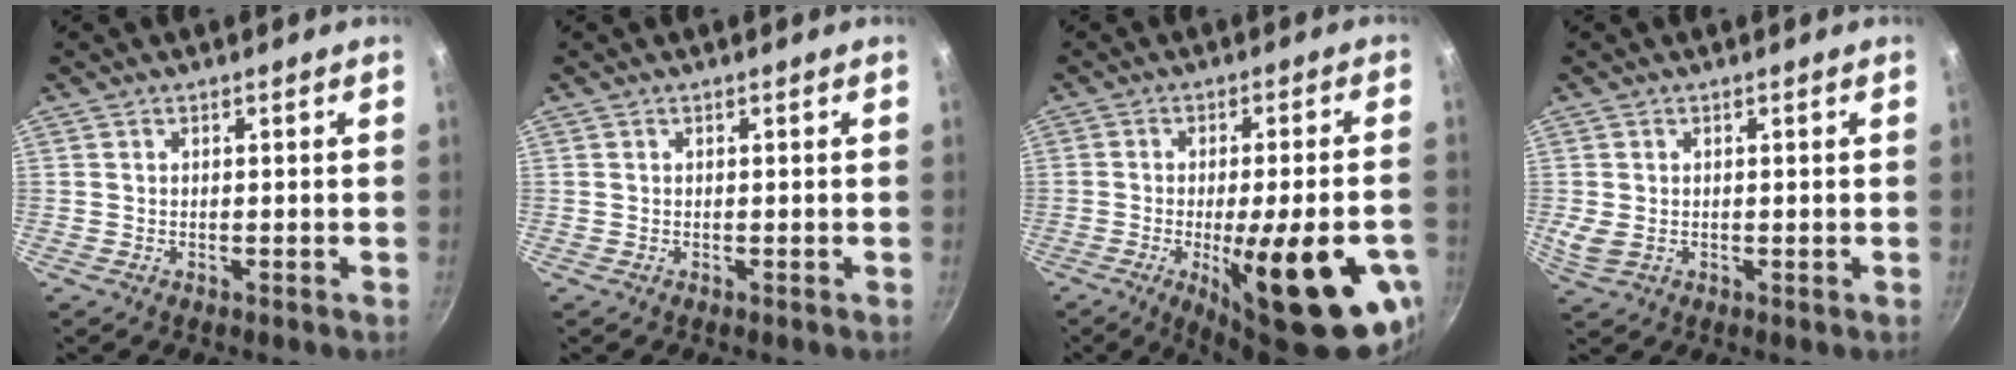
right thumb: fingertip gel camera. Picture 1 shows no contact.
{"total": 0.0}
{"total": 22.5, "force": [-7.5, 5.9, 20.4], "torque": [-0.257, 0.006, -0.092]}
{"total": 3.0, "force": [0.1, 2.1, 2.2], "torque": [-0.042, -0.003, 0.008]}